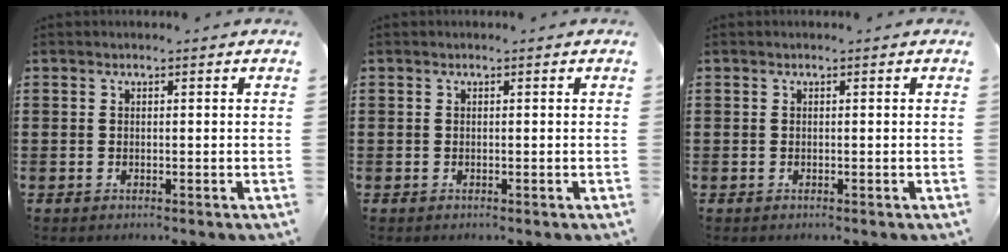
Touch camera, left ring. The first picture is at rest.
{"total": 0.0}
{"total": 0.0}